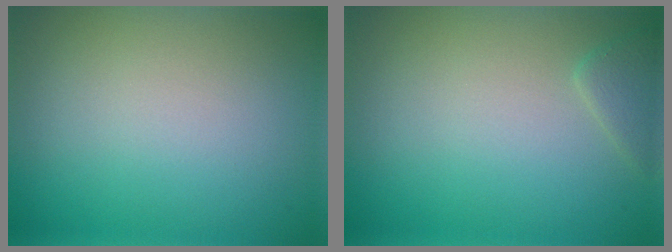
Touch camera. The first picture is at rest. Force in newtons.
{"total": 0.9, "press": 0.9, "slide": 0.1}